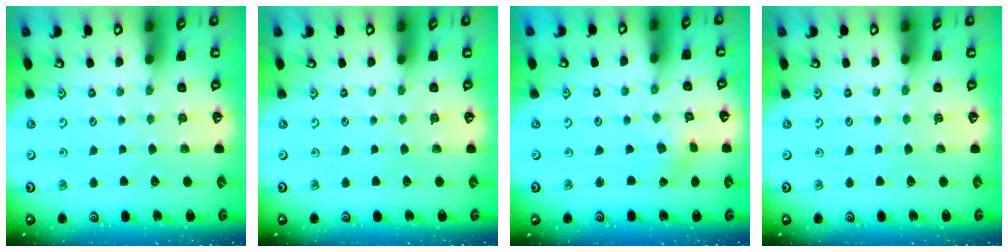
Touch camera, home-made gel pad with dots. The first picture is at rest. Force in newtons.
{"total": 0.0}
{"total": 0.8, "press": 0.8, "slide": 0.1}
{"total": 0.0}